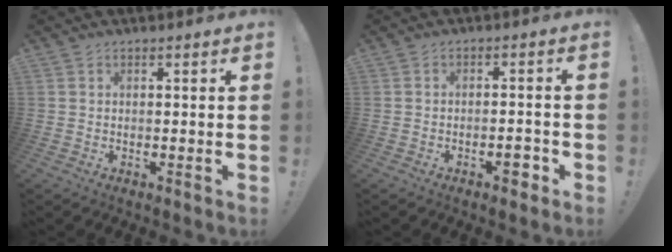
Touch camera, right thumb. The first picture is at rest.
{"total": 3.6, "force": [-2.0, 1.1, 2.8], "torque": [-0.024, 0.005, -0.037]}